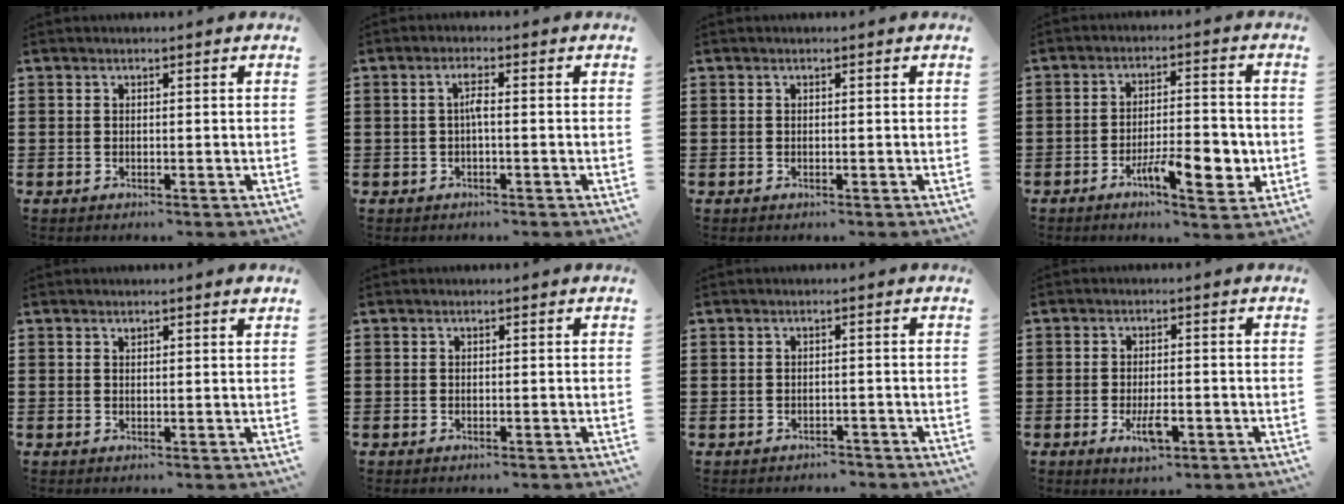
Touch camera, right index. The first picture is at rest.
{"total": 2.2, "force": [-0.3, 0.2, 2.2], "torque": [-0.045, 0.002, -0.007]}
{"total": 0.0}
{"total": 9.2, "force": [-3.7, 3.2, 7.8], "torque": [-0.126, -0.002, -0.061]}
{"total": 1.0, "force": [0.9, 0.2, 0.4], "torque": [0.007, -0.006, 0.012]}
{"total": 0.0}
{"total": 1.2, "force": [-1.1, 0.4, -0.1], "torque": [-0.002, 0.004, -0.026]}
{"total": 4.6, "force": [-1.6, 1.7, 3.9], "torque": [-0.078, -0.002, -0.030]}